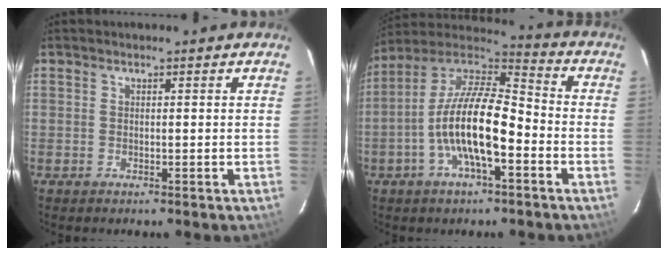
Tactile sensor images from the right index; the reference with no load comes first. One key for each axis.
{"total": 15.7, "fx": -4.8, "fy": 5.2, "fz": 14.0, "tx": -0.269, "ty": 0.001, "tz": -0.099}